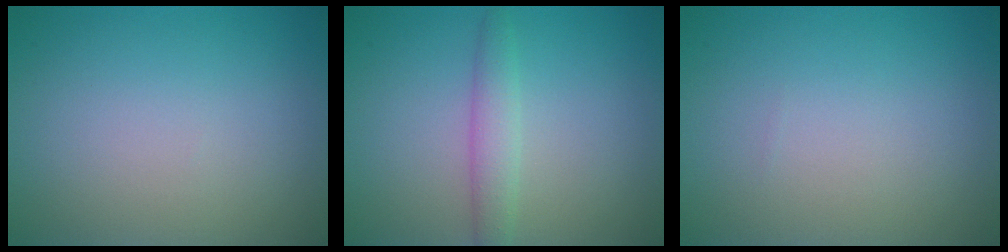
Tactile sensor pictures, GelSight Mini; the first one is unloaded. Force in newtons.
{"total": 2.1, "press": 2.1, "slide": 0.1}
{"total": 0.0}